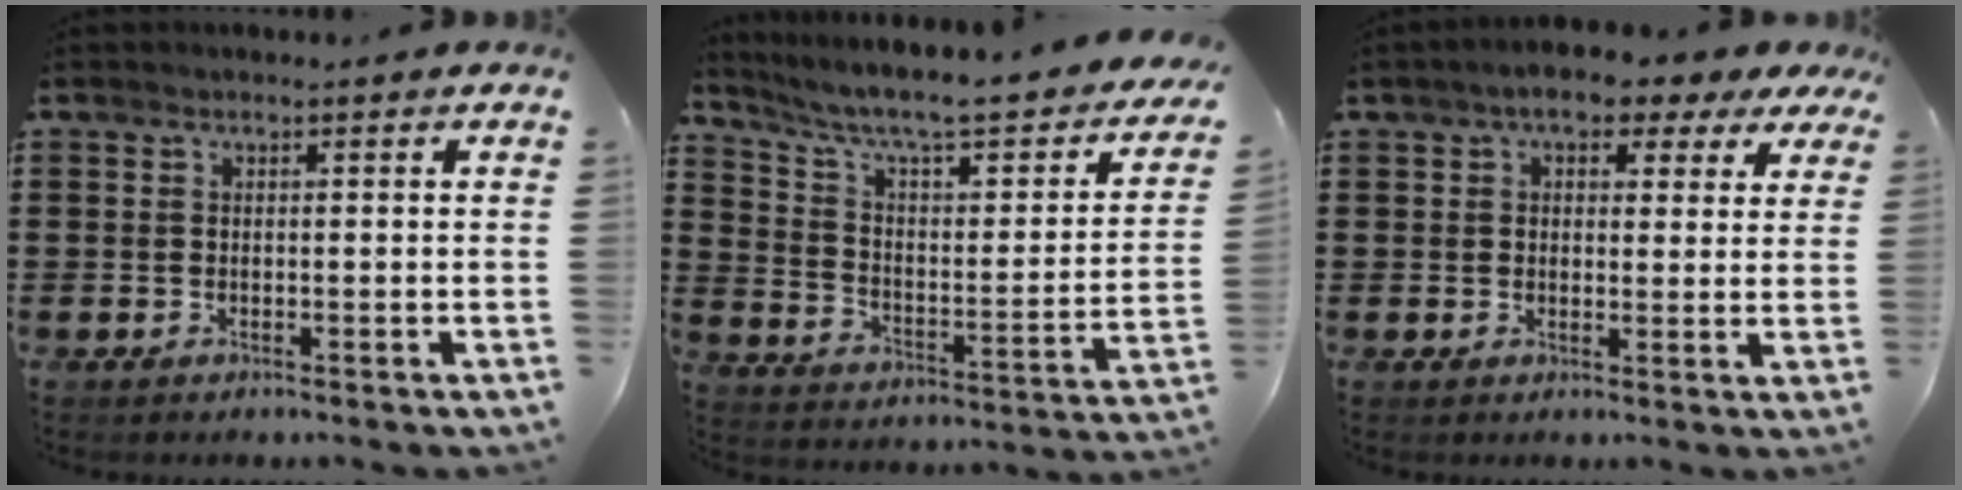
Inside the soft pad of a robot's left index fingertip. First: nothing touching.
{"total": 6.6, "force": [4.7, 0.8, 4.5], "torque": [-0.108, -0.040, 0.071]}
{"total": 5.1, "force": [3.5, 2.1, 3.1], "torque": [-0.065, 0.002, 0.059]}